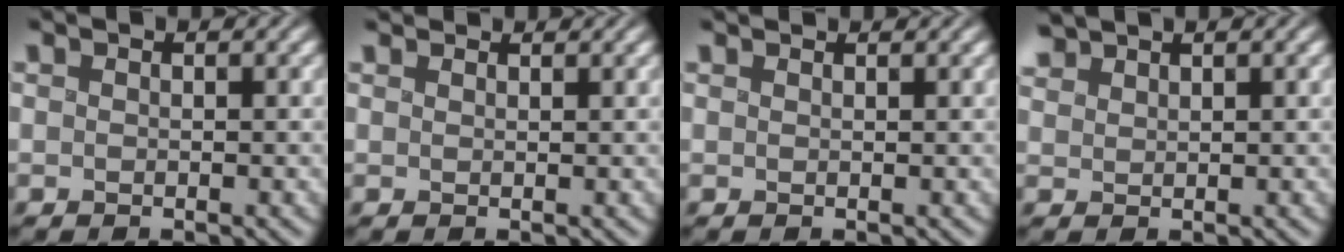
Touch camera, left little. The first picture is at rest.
{"total": 1.5, "force": [1.5, 0.3, 0.2], "torque": [-0.012, 0.008, 0.022]}
{"total": 1.0, "force": [1.0, 0.0, 0.1], "torque": [-0.007, 0.007, 0.019]}
{"total": 1.8, "force": [1.7, 0.5, 0.4], "torque": [-0.014, 0.011, 0.038]}